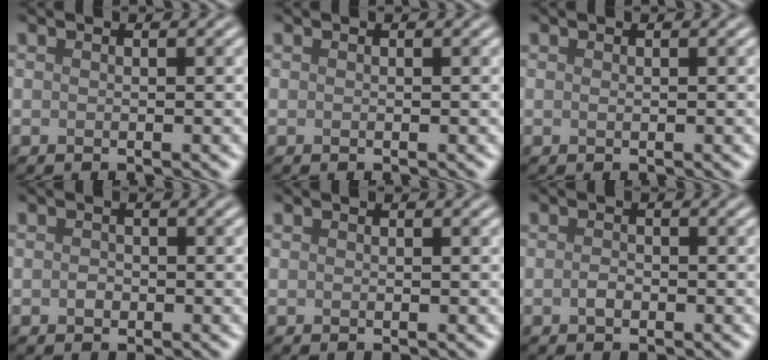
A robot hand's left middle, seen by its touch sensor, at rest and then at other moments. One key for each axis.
{"total": 0.0}
{"total": 0.0}
{"total": 0.8, "fx": -0.3, "fy": 0.6, "fz": 0.4, "tx": -0.009, "ty": -0.002, "tz": -0.007}
{"total": 0.0}
{"total": 1.0, "fx": -0.5, "fy": 0.5, "fz": 0.6, "tx": -0.016, "ty": 0.001, "tz": -0.010}